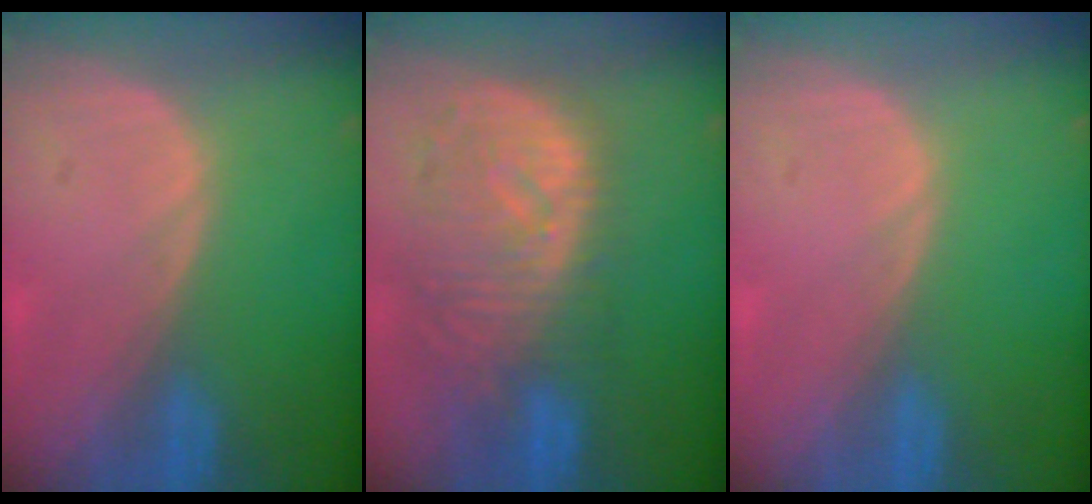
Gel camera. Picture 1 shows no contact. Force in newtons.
{"total": 10.9, "press": 9.6, "slide": 5.1}
{"total": 0.0}